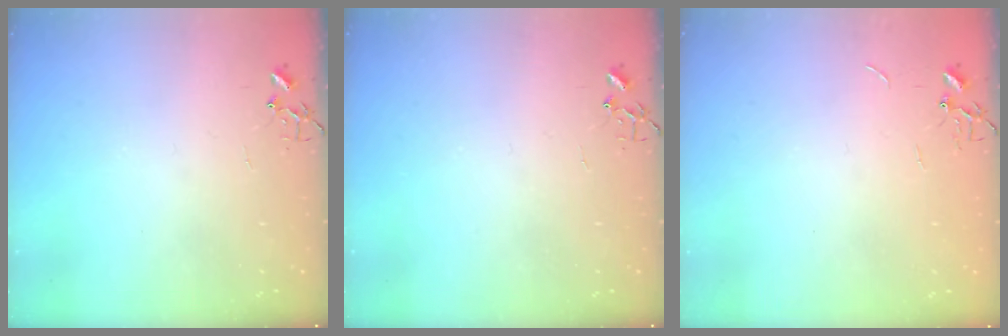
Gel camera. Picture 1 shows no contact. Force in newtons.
{"total": 0.0}
{"total": 0.7, "press": 0.7, "slide": 0.1}